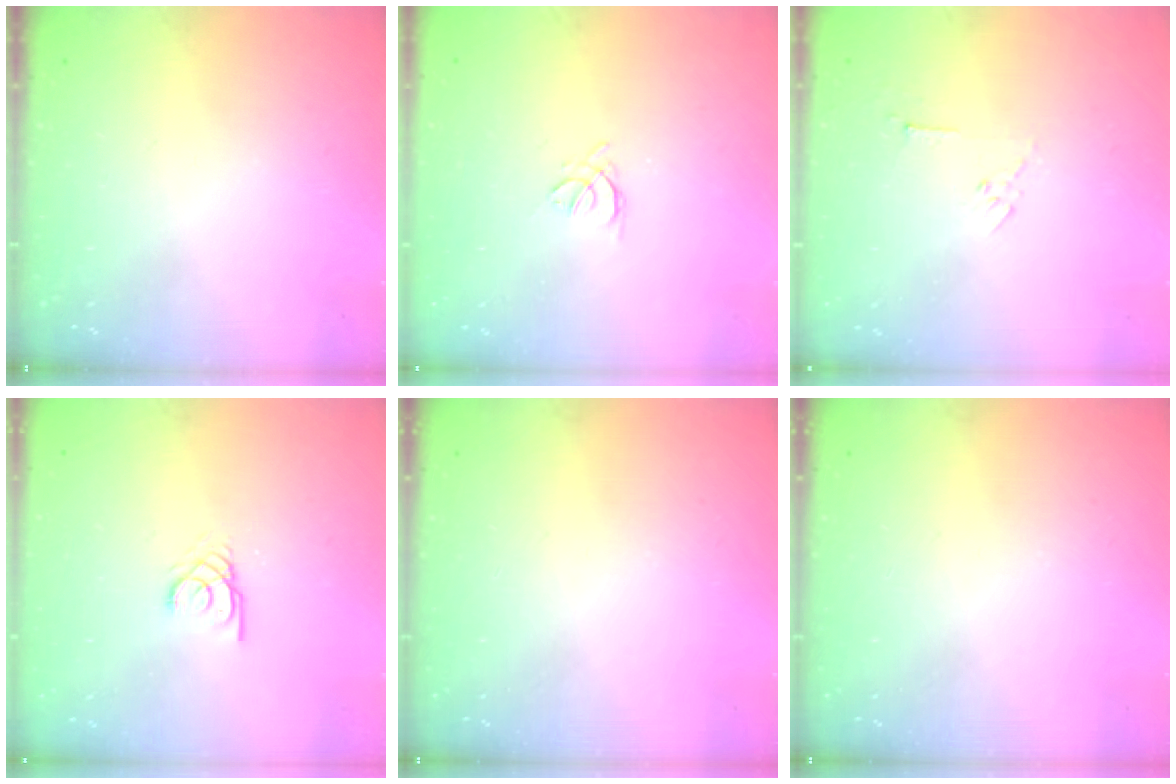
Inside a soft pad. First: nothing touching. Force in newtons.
{"total": 1.5, "press": 1.4, "slide": 0.6}
{"total": 3.0, "press": 3.0, "slide": 0.7}
{"total": 2.0, "press": 2.0, "slide": 0.2}
{"total": 0.0}
{"total": 0.0}